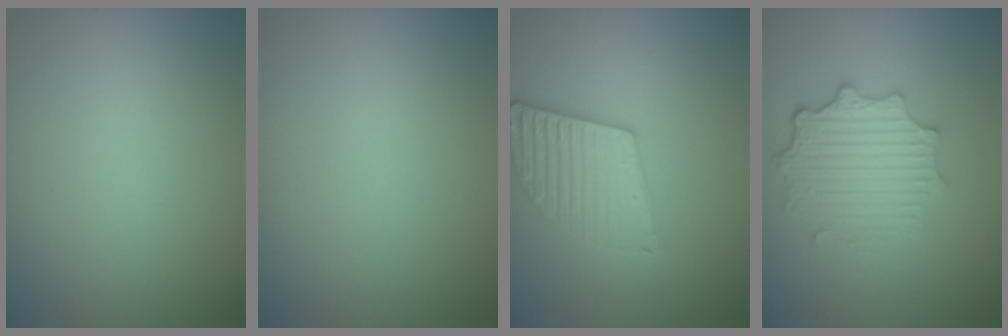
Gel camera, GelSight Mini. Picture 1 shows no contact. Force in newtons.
{"total": 0.0}
{"total": 3.7, "press": 3.3, "slide": 1.7}
{"total": 4.6, "press": 3.6, "slide": 2.8}